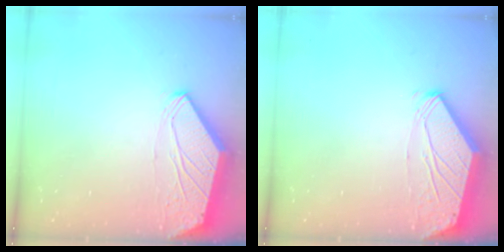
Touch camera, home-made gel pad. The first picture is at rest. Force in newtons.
{"total": 0.0}